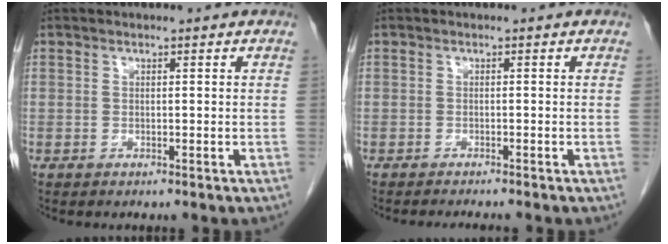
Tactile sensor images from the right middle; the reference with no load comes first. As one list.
[{"total": 3.1, "force": [-2.8, -0.1, 1.2], "torque": [-0.013, -0.005, -0.038]}]